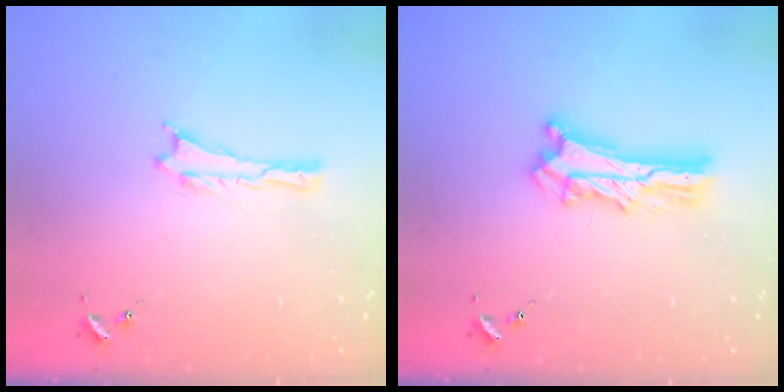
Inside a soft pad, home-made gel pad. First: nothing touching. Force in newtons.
{"total": 7.2, "press": 7.1, "slide": 0.6}